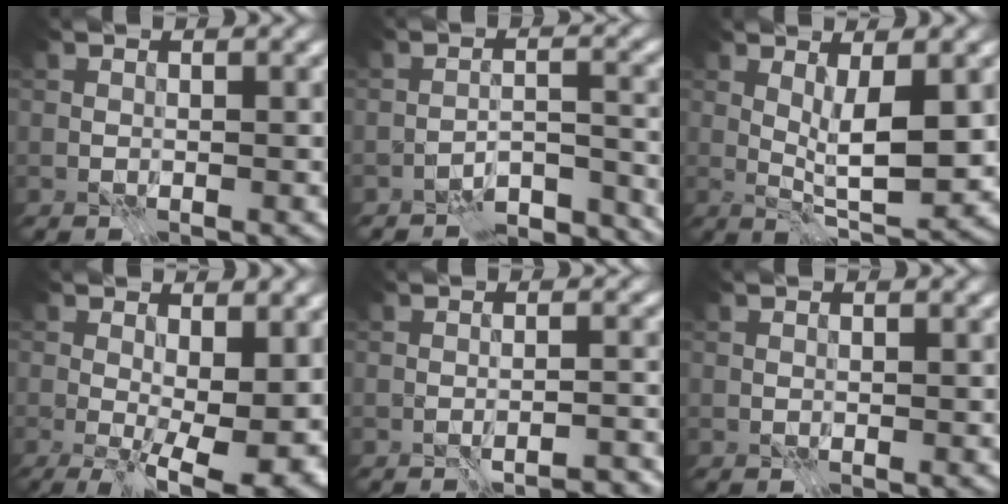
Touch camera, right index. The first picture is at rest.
{"total": 7.4, "force": [-7.1, 1.2, 1.7], "torque": [-0.023, 0.001, -0.101]}
{"total": 4.7, "force": [0.7, 1.0, 4.6], "torque": [-0.079, -0.012, 0.014]}
{"total": 9.2, "force": [-0.6, 3.8, 8.4], "torque": [-0.121, -0.014, 0.000]}
{"total": 2.5, "force": [-2.3, -0.2, 1.0], "torque": [-0.011, 0.000, -0.033]}
{"total": 0.0}